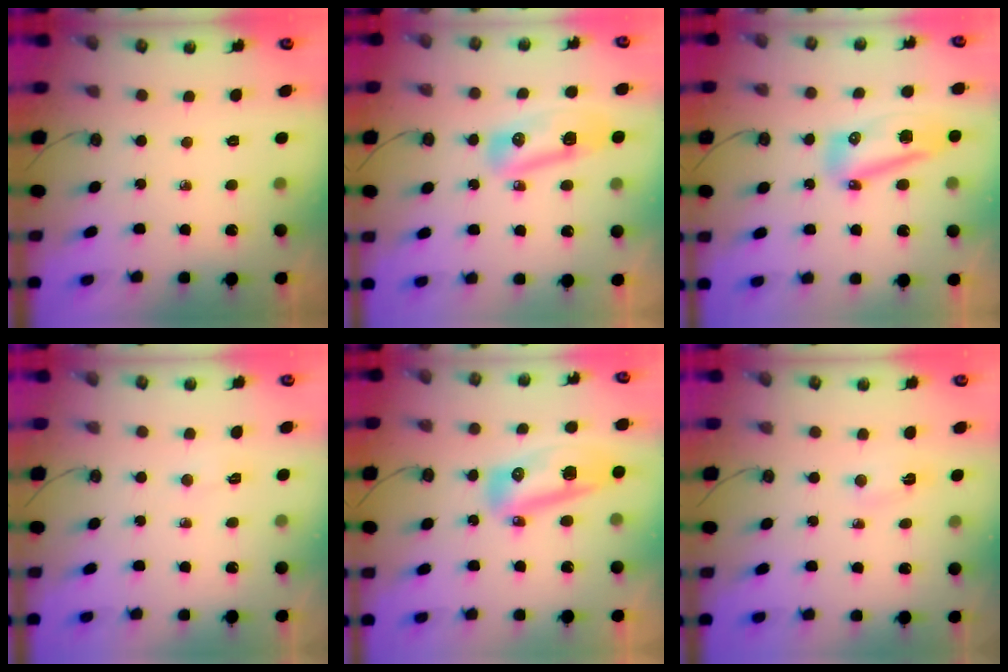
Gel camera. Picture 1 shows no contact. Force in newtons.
{"total": 9.9, "press": 9.8, "slide": 1.5}
{"total": 11.2, "press": 10.9, "slide": 2.6}
{"total": 1.8, "press": 1.6, "slide": 0.6}
{"total": 12.6, "press": 12.5, "slide": 1.6}
{"total": 2.1, "press": 1.8, "slide": 1.0}